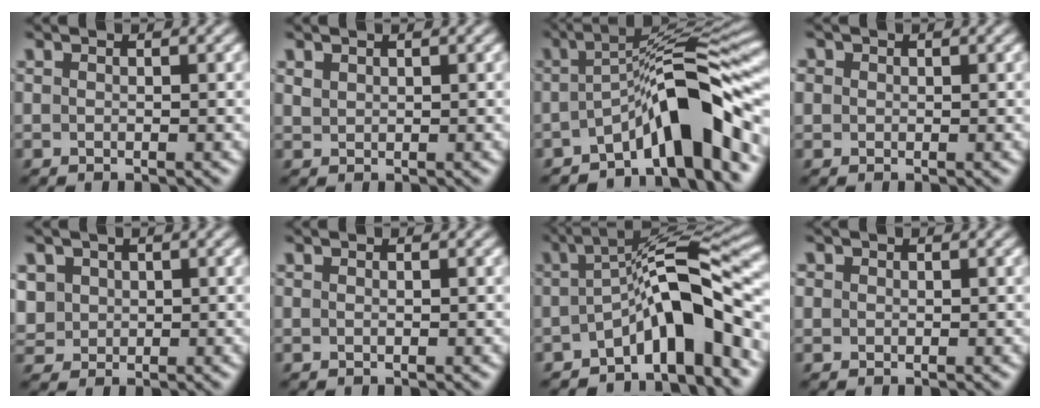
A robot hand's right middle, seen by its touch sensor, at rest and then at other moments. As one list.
[{"total": 0.8, "force": [0.6, 0.4, 0.2], "torque": [-0.008, -0.003, 0.018]}, {"total": 8.6, "force": [-3.9, 1.8, 7.4], "torque": [-0.089, 0.016, -0.072]}, {"total": 1.0, "force": [0.3, 0.9, 0.2], "torque": [0.000, -0.002, 0.000]}, {"total": 3.0, "force": [0.9, 2.7, 1.0], "torque": [-0.041, 0.004, 0.028]}, {"total": 0.0}, {"total": 8.0, "force": [-3.0, 2.0, 7.1], "torque": [-0.094, 0.016, -0.058]}, {"total": 0.5, "force": [0.1, 0.5, 0.0], "torque": [0.004, -0.001, 0.000]}]